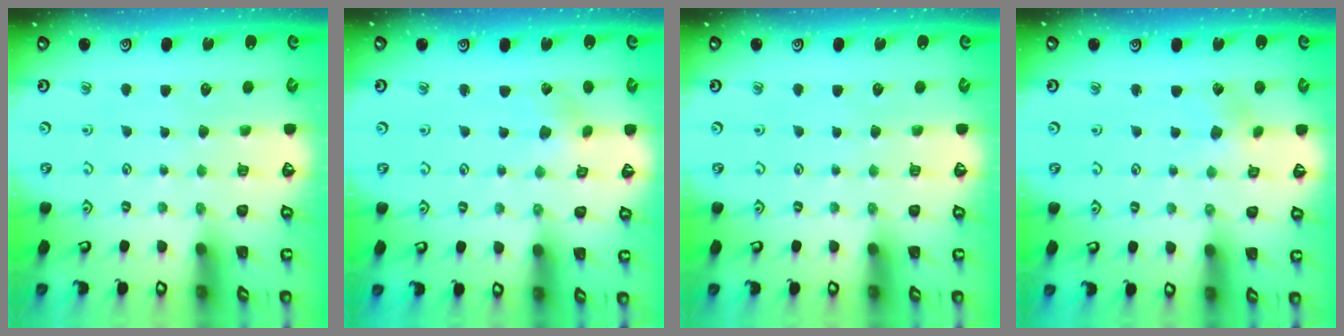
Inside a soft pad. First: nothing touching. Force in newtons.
{"total": 2.1, "press": 2.1, "slide": 0.2}
{"total": 0.0}
{"total": 2.2, "press": 2.2, "slide": 0.3}